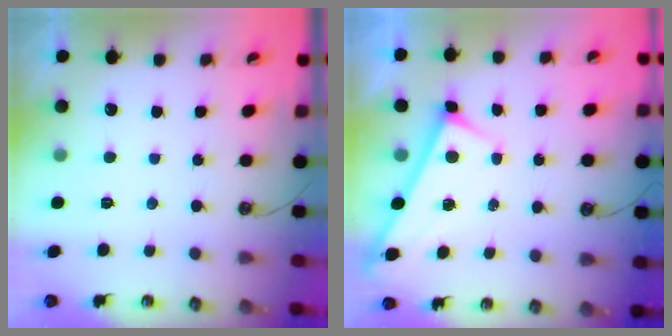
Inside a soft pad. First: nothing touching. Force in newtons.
{"total": 3.1, "press": 3.1, "slide": 0.3}